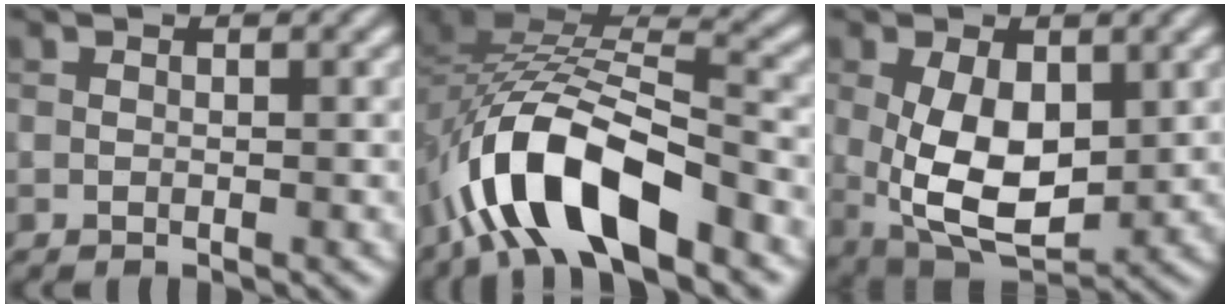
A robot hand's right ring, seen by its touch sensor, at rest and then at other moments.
{"total": 11.4, "force": [-6.2, 4.7, 8.3], "torque": [-0.155, 0.008, -0.120]}
{"total": 8.3, "force": [0.1, 4.7, 6.9], "torque": [-0.139, -0.012, 0.011]}